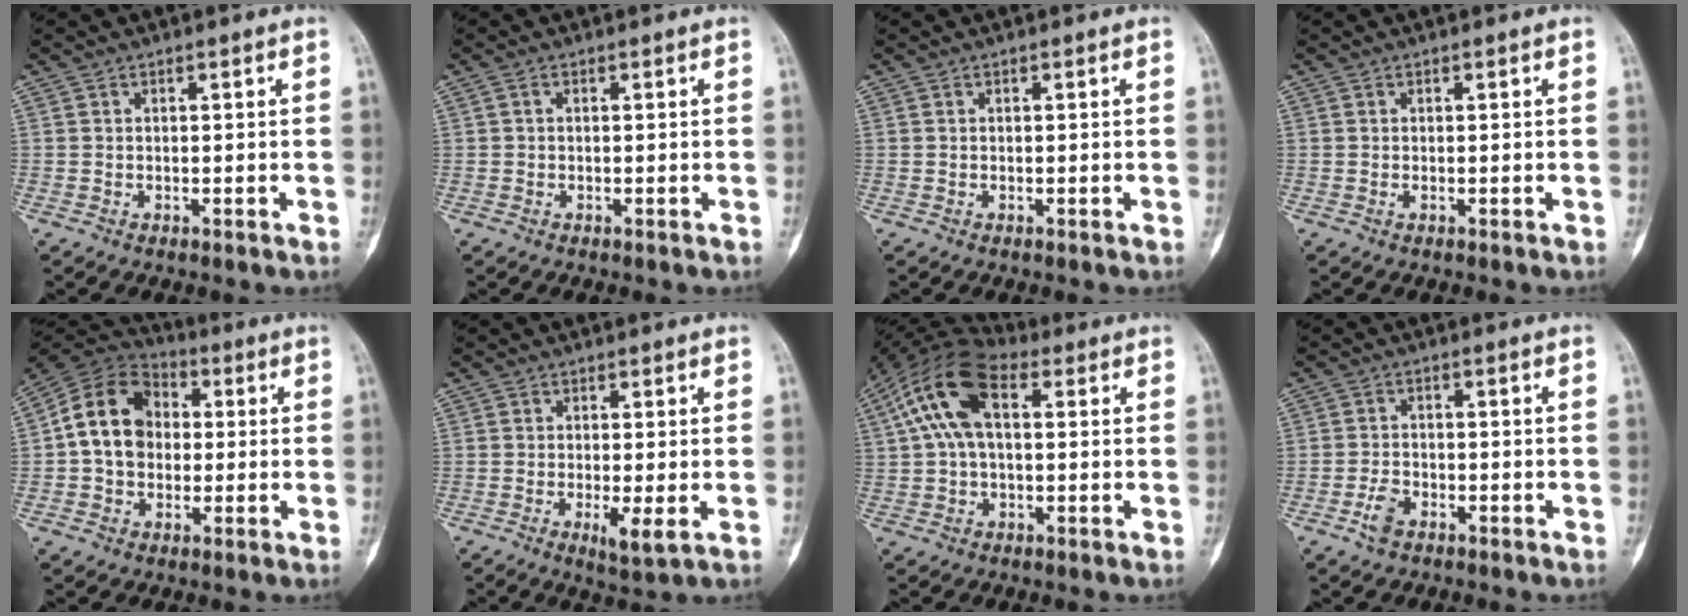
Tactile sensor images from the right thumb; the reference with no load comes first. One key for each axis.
{"total": 0.6, "fx": 0.1, "fy": 0.4, "fz": 0.5, "tx": -0.011, "ty": 0.003, "tz": 0.001}
{"total": 0.0}
{"total": 0.0}
{"total": 13.9, "fx": 0.6, "fy": 11.0, "fz": 8.5, "tx": -0.130, "ty": 0.029, "tz": 0.001}
{"total": 3.8, "fx": -0.8, "fy": 0.6, "fz": 3.7, "tx": -0.071, "ty": -0.014, "tz": -0.013}
{"total": 13.7, "fx": 3.5, "fy": 7.6, "fz": 10.8, "tx": -0.214, "ty": 0.035, "tz": 0.059}
{"total": 3.4, "fx": -1.9, "fy": 2.0, "fz": 2.0, "tx": -0.038, "ty": 0.010, "tz": -0.034}